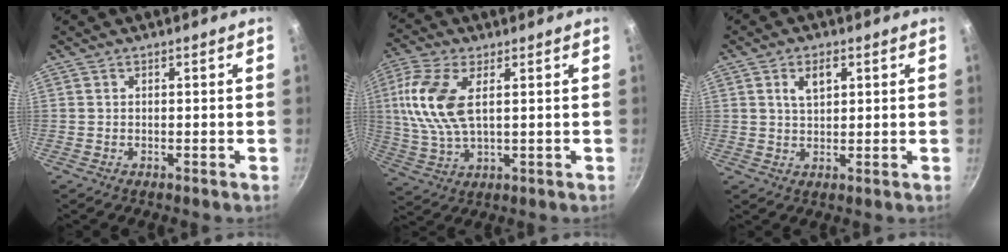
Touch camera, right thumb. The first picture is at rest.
{"total": 12.0, "force": [2.8, 5.8, 10.1], "torque": [-0.213, 0.002, 0.056]}
{"total": 4.7, "force": [1.7, 2.7, 3.5], "torque": [-0.048, -0.003, 0.031]}